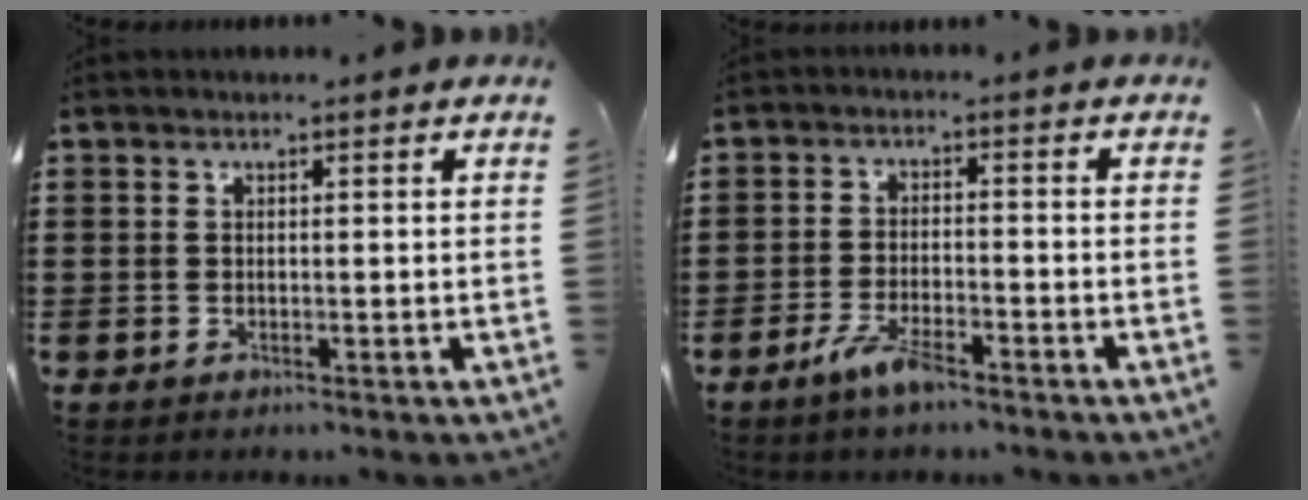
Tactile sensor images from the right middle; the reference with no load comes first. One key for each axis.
{"total": 4.5, "fx": -3.1, "fy": 1.1, "fz": 3.2, "tx": -0.071, "ty": 0.000, "tz": -0.060}